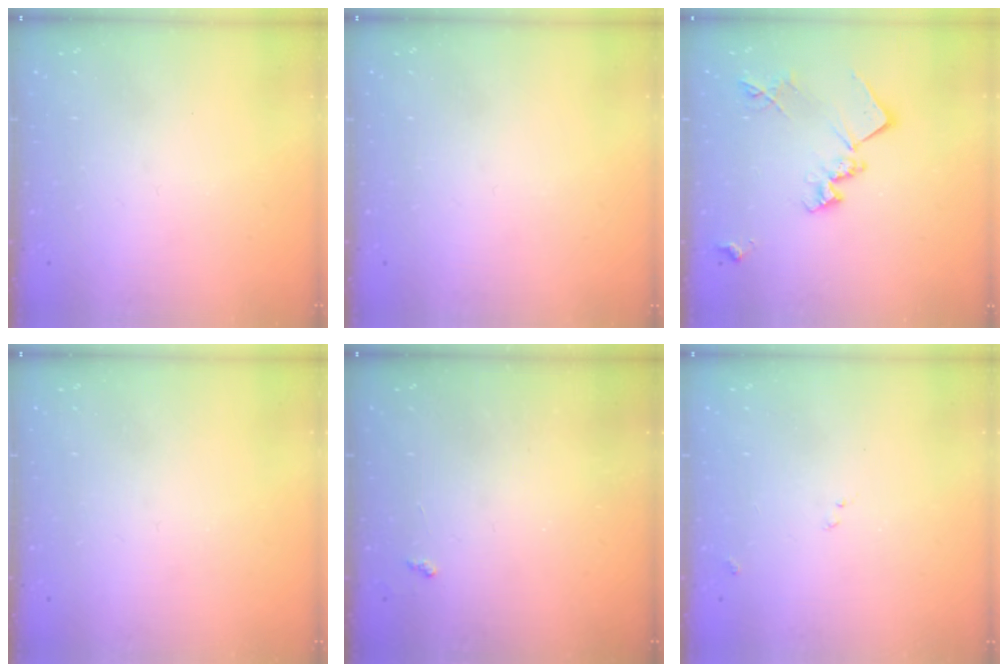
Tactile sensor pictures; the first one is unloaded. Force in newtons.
{"total": 0.0}
{"total": 16.1, "press": 16.1, "slide": 1.0}
{"total": 0.0}
{"total": 3.4, "press": 3.3, "slide": 0.5}
{"total": 8.6, "press": 8.5, "slide": 0.8}